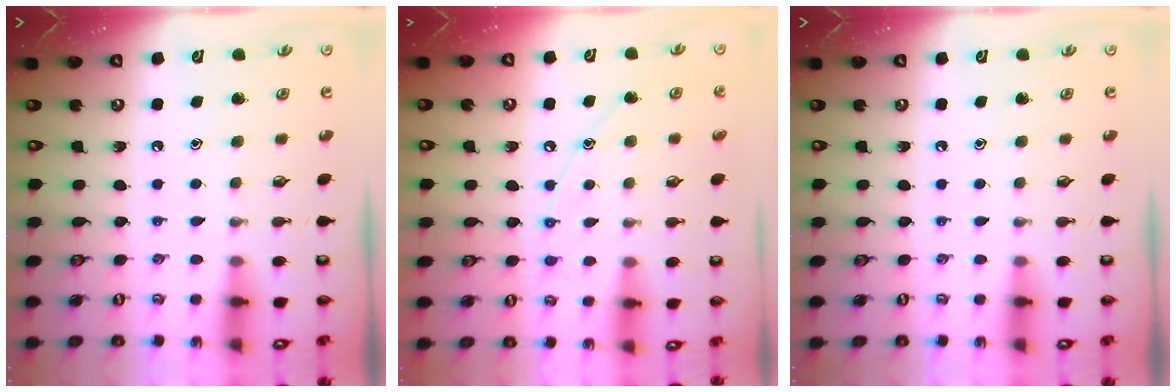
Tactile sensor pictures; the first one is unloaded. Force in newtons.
{"total": 7.2, "press": 7.2, "slide": 0.7}
{"total": 0.0}